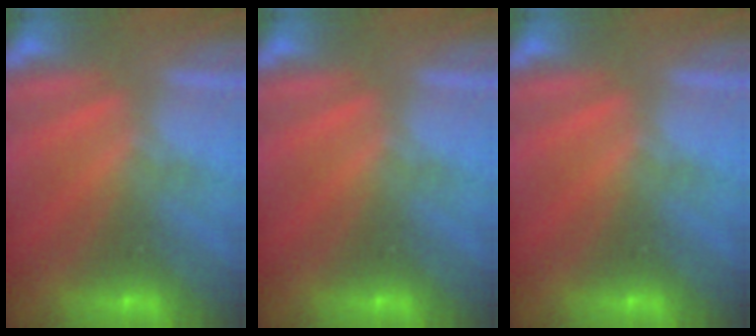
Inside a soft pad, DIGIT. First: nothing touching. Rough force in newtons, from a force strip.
{"total": 0.0}
{"total": 0.0}